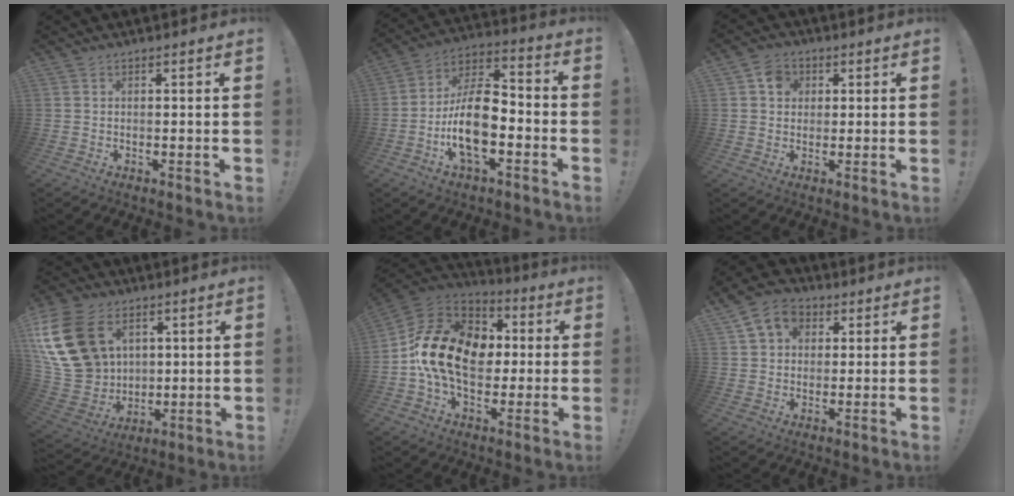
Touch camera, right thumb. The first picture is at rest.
{"total": 16.0, "force": [-4.9, 8.0, 13.0], "torque": [-0.252, 0.020, -0.082]}
{"total": 6.0, "force": [1.8, 5.2, 2.4], "torque": [-0.035, 0.007, 0.034]}
{"total": 22.4, "force": [8.1, 16.8, 12.4], "torque": [-0.257, -0.029, 0.161]}
{"total": 19.1, "force": [0.3, 14.1, 12.9], "torque": [-0.214, 0.025, 0.016]}
{"total": 10.7, "force": [4.6, 8.5, 4.7], "torque": [-0.072, -0.012, 0.091]}